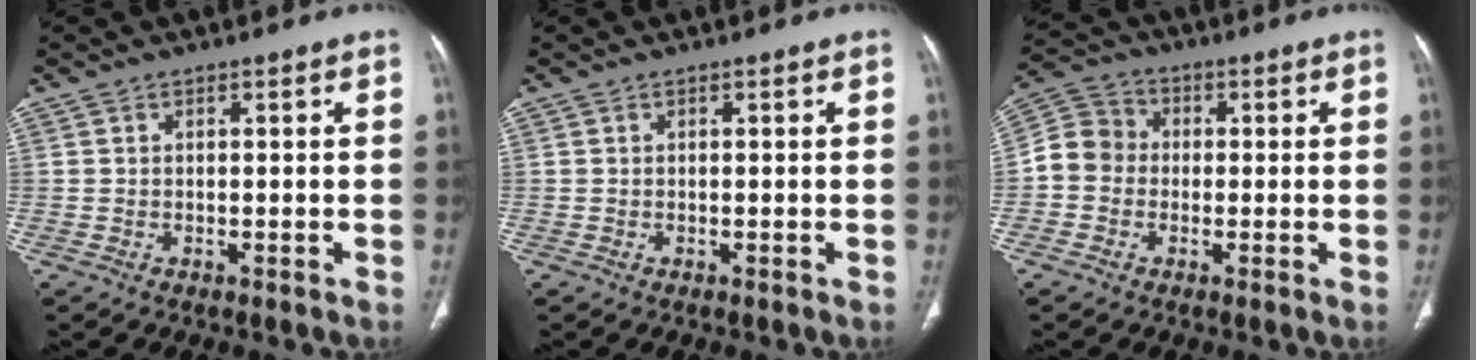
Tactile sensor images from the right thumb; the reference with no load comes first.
{"total": 0.0}
{"total": 7.2, "force": [-0.8, 6.5, 3.1], "torque": [-0.042, 0.026, -0.030]}